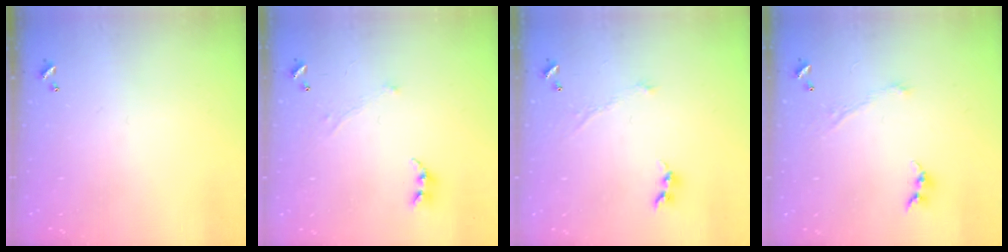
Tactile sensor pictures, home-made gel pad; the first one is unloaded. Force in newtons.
{"total": 0.7, "press": 0.0, "slide": 0.7}
{"total": 1.2, "press": 1.2, "slide": 0.1}
{"total": 1.1, "press": 1.0, "slide": 0.6}